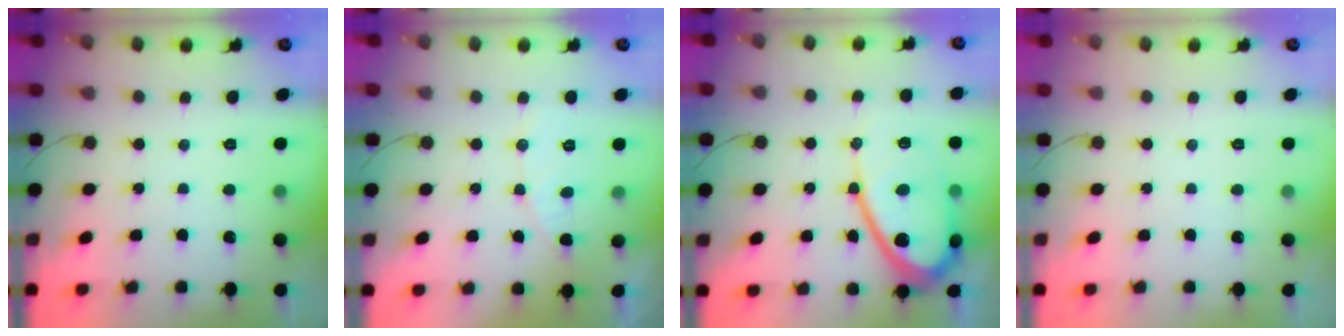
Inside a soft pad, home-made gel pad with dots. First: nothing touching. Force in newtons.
{"total": 4.9, "press": 4.9, "slide": 0.3}
{"total": 15.0, "press": 14.9, "slide": 1.3}
{"total": 0.0}